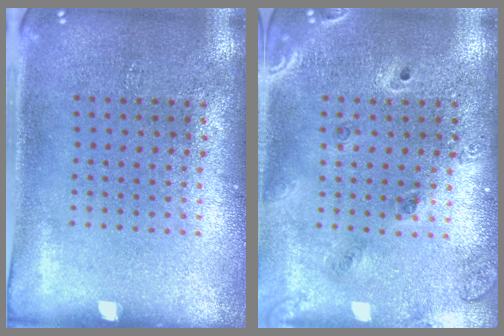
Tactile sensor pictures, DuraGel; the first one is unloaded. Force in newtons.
{"total": 1.5, "press": 1.4, "slide": 0.6}